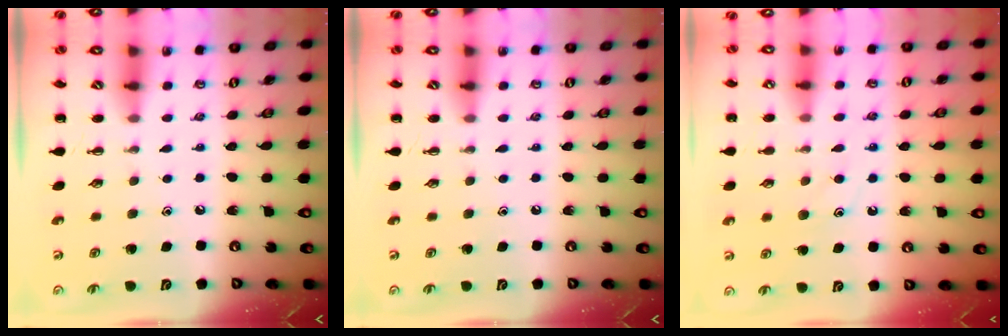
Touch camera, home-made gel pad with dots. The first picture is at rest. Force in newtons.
{"total": 0.0}
{"total": 10.0, "press": 9.9, "slide": 1.1}